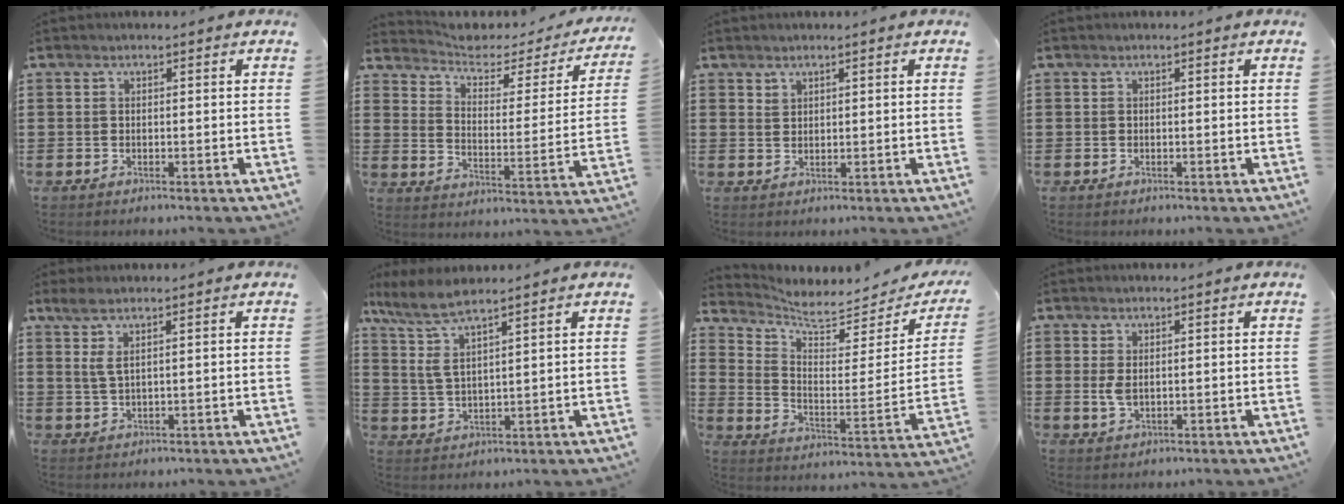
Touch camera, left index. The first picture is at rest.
{"total": 3.2, "force": [2.5, 1.5, 1.3], "torque": [-0.046, -0.022, 0.034]}
{"total": 1.5, "force": [1.3, 0.6, 0.3], "torque": [-0.007, 0.001, 0.026]}
{"total": 0.0}
{"total": 2.6, "force": [1.0, 0.4, 2.3], "torque": [-0.059, -0.002, 0.016]}
{"total": 6.0, "force": [4.4, 0.8, 4.1], "torque": [-0.108, -0.016, 0.071]}
{"total": 5.4, "force": [5.1, 0.9, 1.7], "torque": [-0.053, -0.047, 0.081]}
{"total": 2.4, "force": [0.3, 1.2, 2.0], "torque": [-0.057, -0.001, 0.000]}